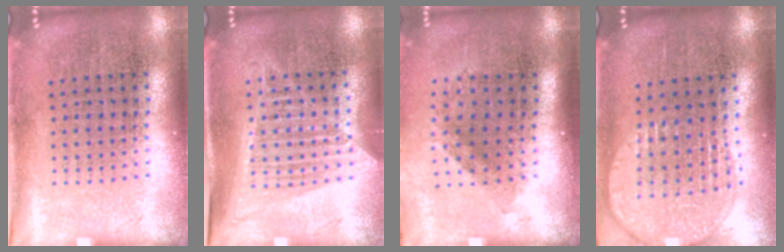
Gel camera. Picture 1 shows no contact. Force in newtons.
{"total": 1.3, "press": 1.2, "slide": 0.5}
{"total": 1.2, "press": 0.9, "slide": 0.8}
{"total": 1.9, "press": 1.6, "slide": 1.0}